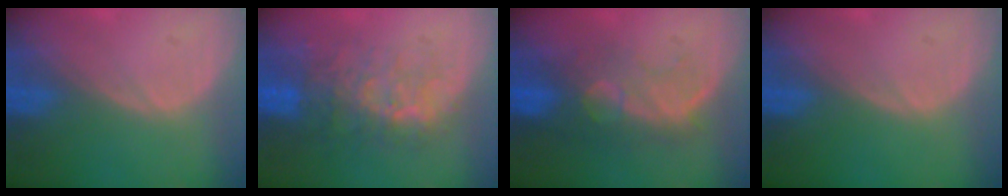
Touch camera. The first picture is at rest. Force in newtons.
{"total": 9.7, "press": 8.4, "slide": 4.8}
{"total": 9.0, "press": 8.3, "slide": 3.4}
{"total": 0.0}